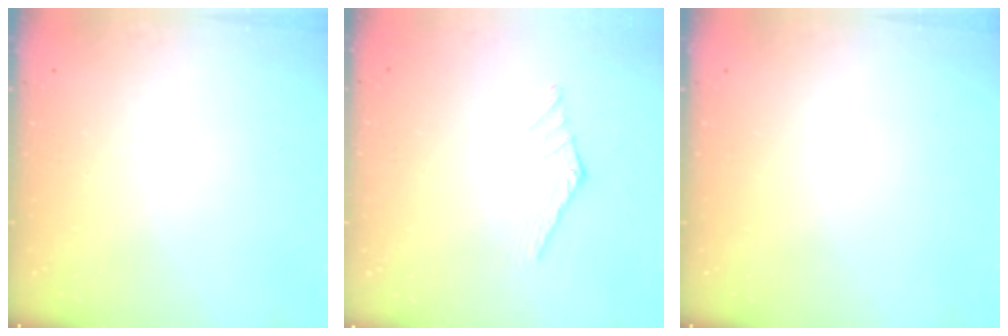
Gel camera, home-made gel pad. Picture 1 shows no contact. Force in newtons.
{"total": 0.0}
{"total": 0.0}